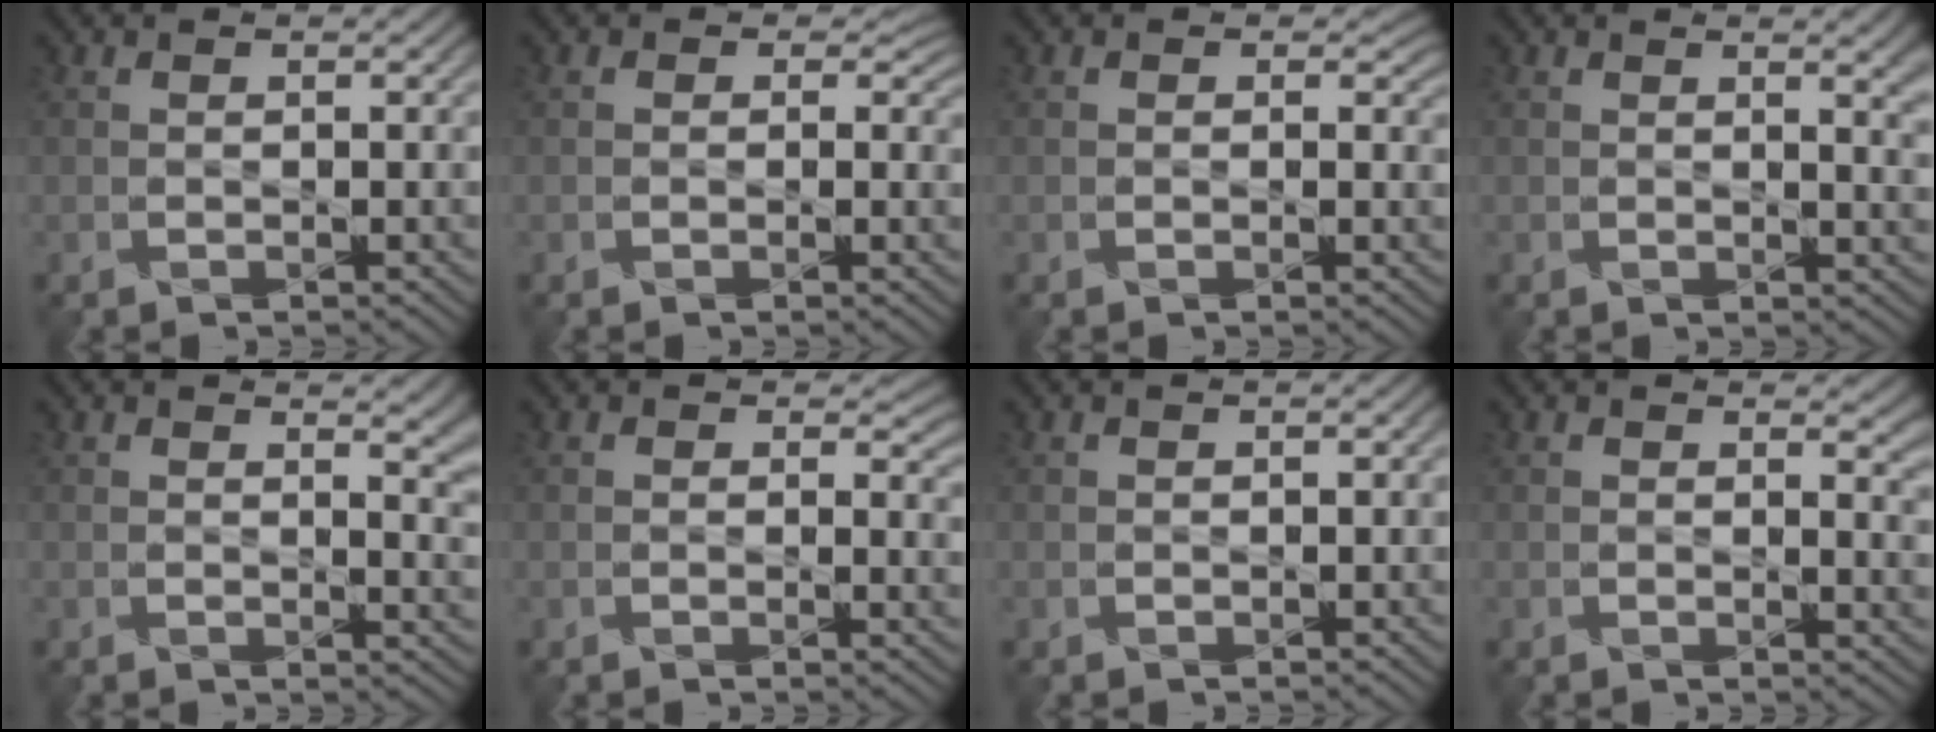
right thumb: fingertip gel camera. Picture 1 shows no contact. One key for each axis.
{"total": 1.9, "fx": 0.5, "fy": 1.6, "fz": 0.9, "tx": -0.022, "ty": -0.010, "tz": -0.002}
{"total": 1.2, "fx": 0.3, "fy": 0.9, "fz": 0.7, "tx": -0.014, "ty": -0.008, "tz": 0.001}
{"total": 3.9, "fx": 1.4, "fy": 1.2, "fz": 3.5, "tx": -0.044, "ty": 0.000, "tz": 0.023}
{"total": 4.9, "fx": 2.3, "fy": 1.8, "fz": 3.9, "tx": -0.041, "ty": -0.003, "tz": 0.039}
{"total": 2.6, "fx": 1.0, "fy": 1.5, "fz": 1.9, "tx": -0.025, "ty": -0.008, "tz": 0.012}
{"total": 0.0}
{"total": 3.0, "fx": 1.5, "fy": 1.0, "fz": 2.4, "tx": -0.032, "ty": -0.008, "tz": 0.025}